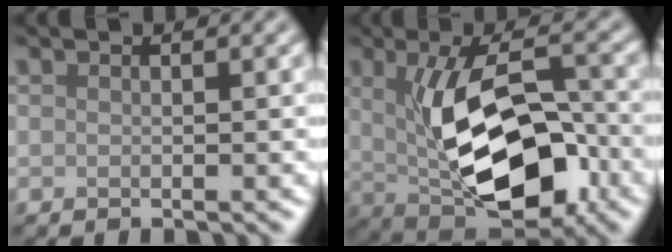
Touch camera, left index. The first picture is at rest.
{"total": 10.6, "force": [-0.9, 5.1, 9.2], "torque": [-0.152, -0.007, -0.007]}